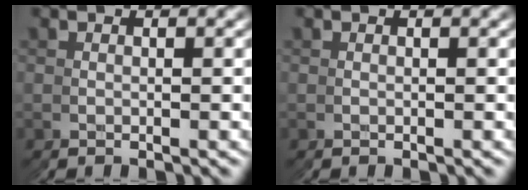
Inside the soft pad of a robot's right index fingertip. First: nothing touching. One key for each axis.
{"total": 0.0}